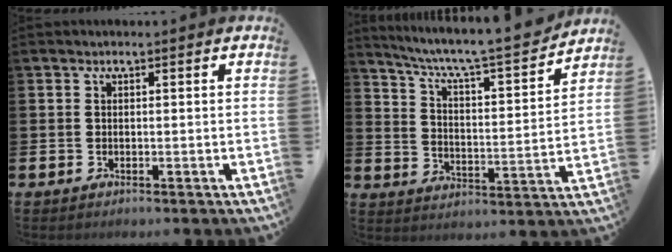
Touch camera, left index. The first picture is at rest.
{"total": 7.1, "force": [6.3, 0.7, 3.1], "torque": [-0.092, -0.048, 0.101]}